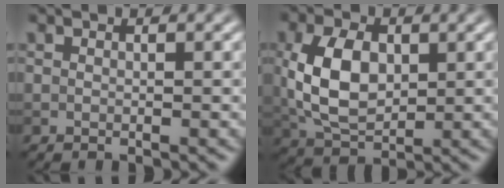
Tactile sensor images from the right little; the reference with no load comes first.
{"total": 6.8, "force": [0.7, 4.2, 5.3], "torque": [-0.112, 0.003, 0.016]}